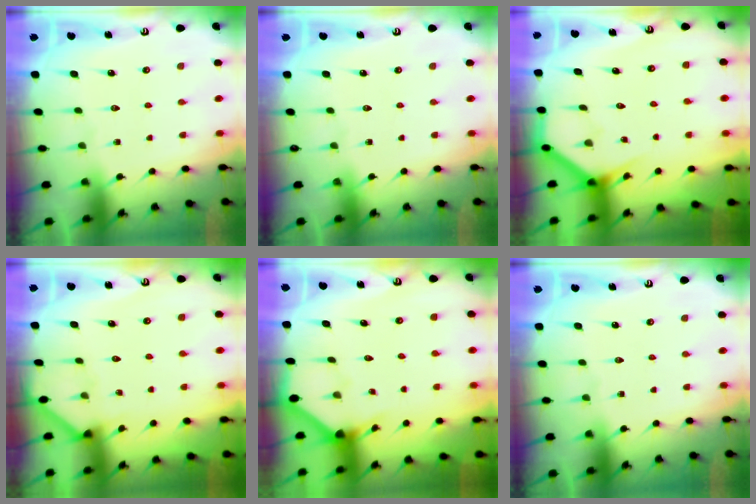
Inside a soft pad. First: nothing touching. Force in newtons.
{"total": 0.0}
{"total": 3.8, "press": 3.8, "slide": 0.3}
{"total": 2.2, "press": 2.2, "slide": 0.3}
{"total": 3.0, "press": 3.0, "slide": 0.2}
{"total": 0.0}